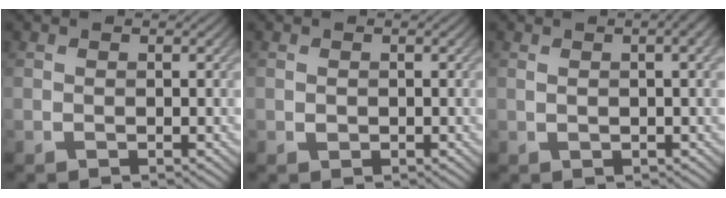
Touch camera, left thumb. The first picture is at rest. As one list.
[{"total": 0.6, "force": [-0.1, 0.6, 0.2], "torque": [-0.003, -0.005, -0.003]}, {"total": 3.8, "force": [1.2, 1.3, 3.4], "torque": [-0.036, 0.004, 0.005]}]